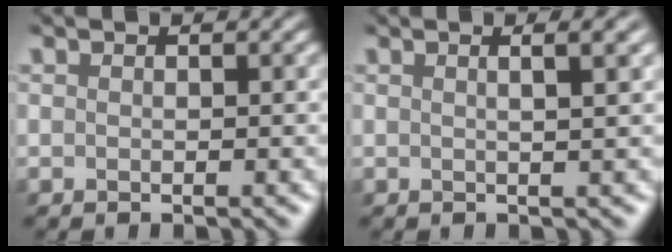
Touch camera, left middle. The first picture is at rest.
{"total": 5.2, "force": [2.0, 2.3, 4.1], "torque": [-0.018, 0.037, -0.008]}